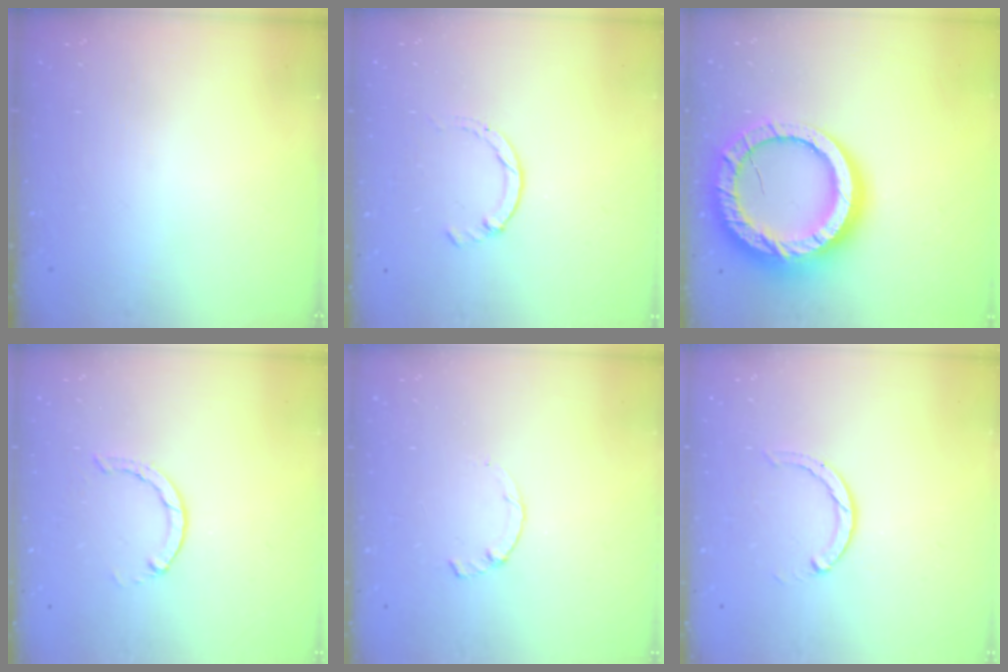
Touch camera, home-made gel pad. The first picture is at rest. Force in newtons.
{"total": 1.7, "press": 1.7, "slide": 0.3}
{"total": 25.1, "press": 25.0, "slide": 2.5}
{"total": 1.3, "press": 1.3, "slide": 0.3}
{"total": 1.7, "press": 1.7, "slide": 0.3}
{"total": 2.0, "press": 2.0, "slide": 0.3}